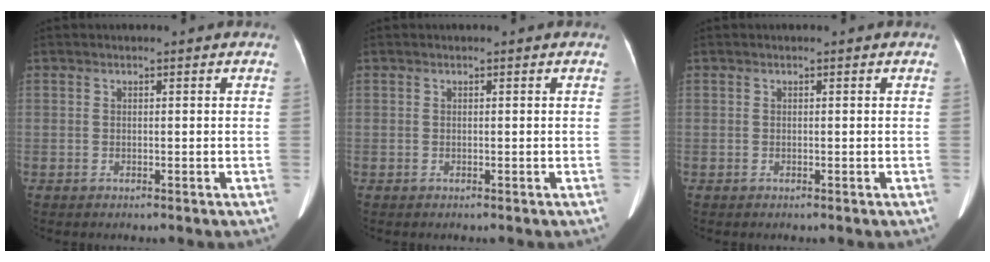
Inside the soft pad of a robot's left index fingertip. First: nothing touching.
{"total": 0.0}
{"total": 0.0}